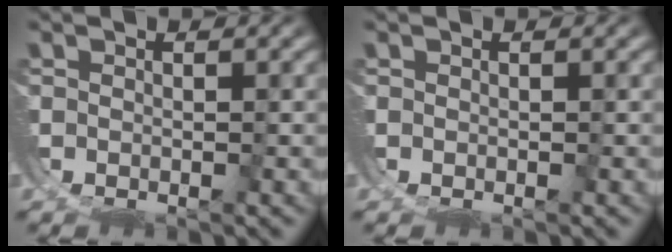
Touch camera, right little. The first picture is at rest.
{"total": 0.0}